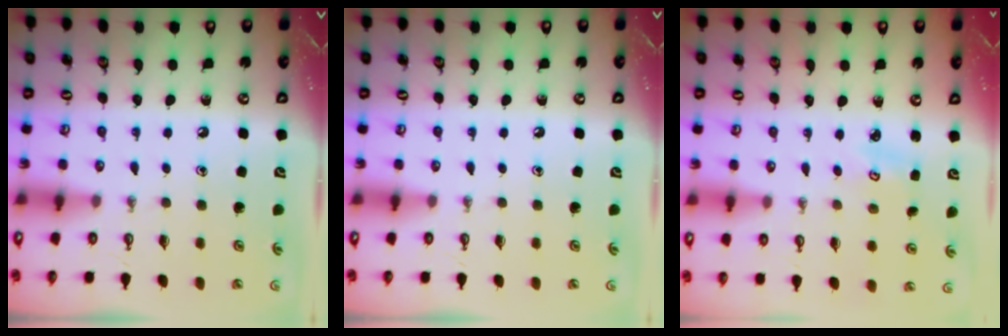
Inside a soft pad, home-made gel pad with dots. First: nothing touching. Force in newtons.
{"total": 0.0}
{"total": 2.3, "press": 2.3, "slide": 0.4}